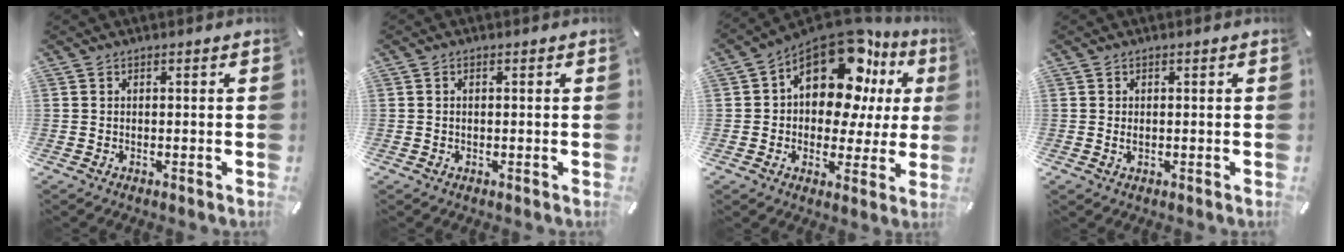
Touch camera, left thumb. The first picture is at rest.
{"total": 0.8, "force": [0.1, 0.4, 0.7], "torque": [-0.015, 0.001, 0.001]}
{"total": 17.3, "force": [8.6, 9.7, 11.4], "torque": [-0.187, -0.064, 0.149]}
{"total": 1.0, "force": [0.0, 0.7, 0.7], "torque": [-0.015, 0.003, -0.001]}